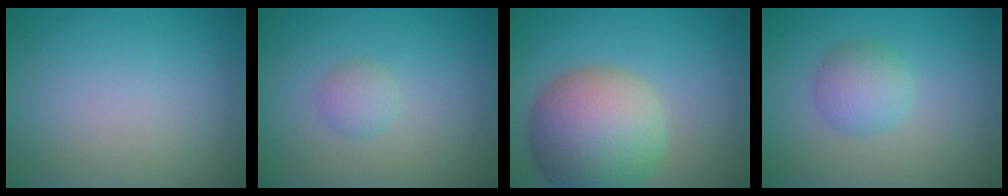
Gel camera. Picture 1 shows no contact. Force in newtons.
{"total": 1.4, "press": 1.4, "slide": 0.1}
{"total": 10.1, "press": 10.0, "slide": 0.9}
{"total": 2.9, "press": 2.9, "slide": 0.1}